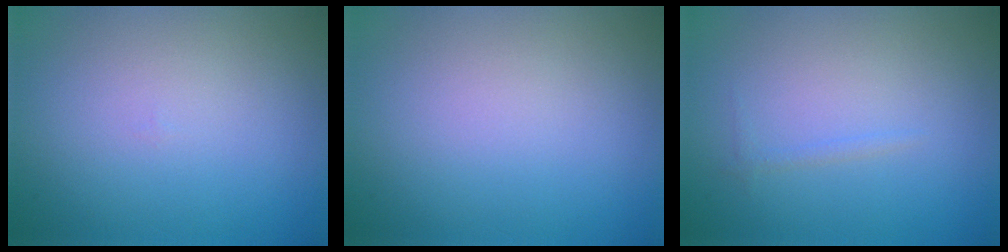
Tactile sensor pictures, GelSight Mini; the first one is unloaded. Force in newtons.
{"total": 0.0}
{"total": 0.5, "press": 0.5, "slide": 0.1}